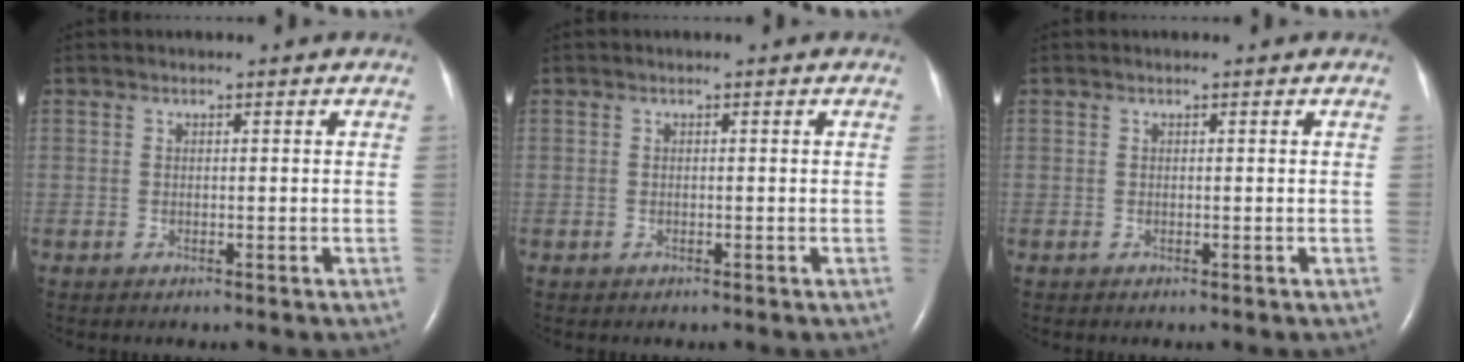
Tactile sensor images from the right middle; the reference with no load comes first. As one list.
[{"total": 0.0}, {"total": 0.0}]